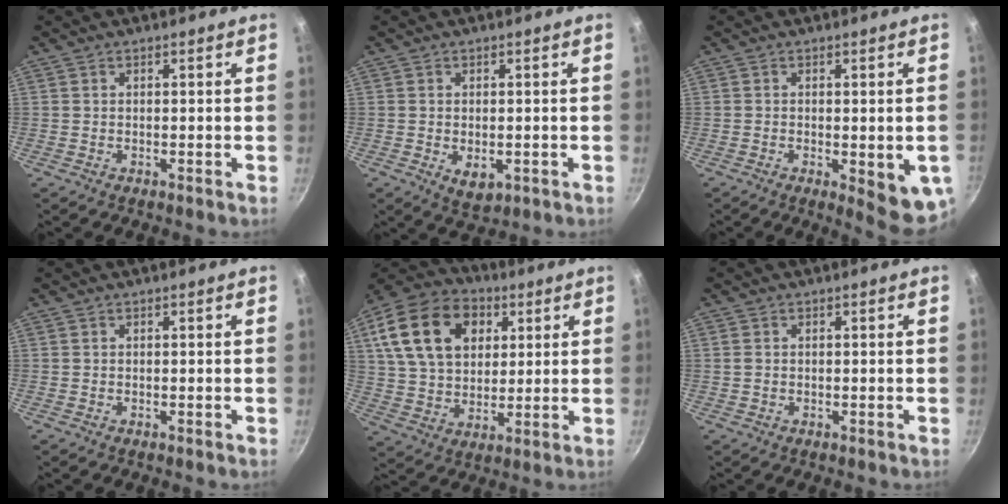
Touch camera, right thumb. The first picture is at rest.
{"total": 4.5, "force": [-0.9, 2.8, 3.4], "torque": [-0.050, -0.011, -0.007]}
{"total": 8.8, "force": [-1.9, 2.9, 8.1], "torque": [-0.081, -0.007, -0.018]}
{"total": 0.0}
{"total": 21.0, "force": [7.0, 14.8, 13.2], "torque": [-0.217, 0.004, 0.117]}
{"total": 1.0, "force": [0.1, 0.9, 0.5], "torque": [-0.010, 0.003, 0.000]}